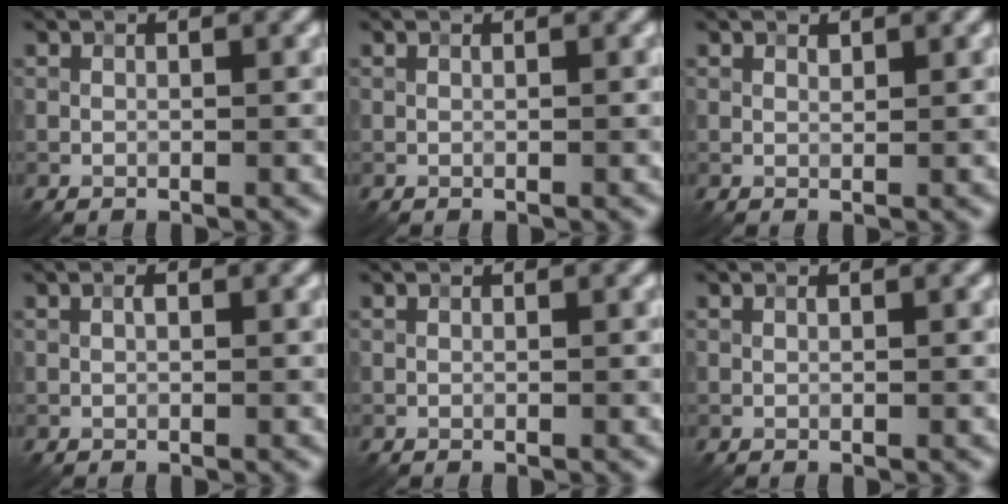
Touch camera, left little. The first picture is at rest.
{"total": 0.0}
{"total": 0.6, "force": [0.5, 0.3, 0.3], "torque": [-0.006, -0.003, 0.009]}
{"total": 0.5, "force": [0.1, 0.2, 0.5], "torque": [-0.009, 0.001, 0.001]}
{"total": 0.0}
{"total": 0.0}